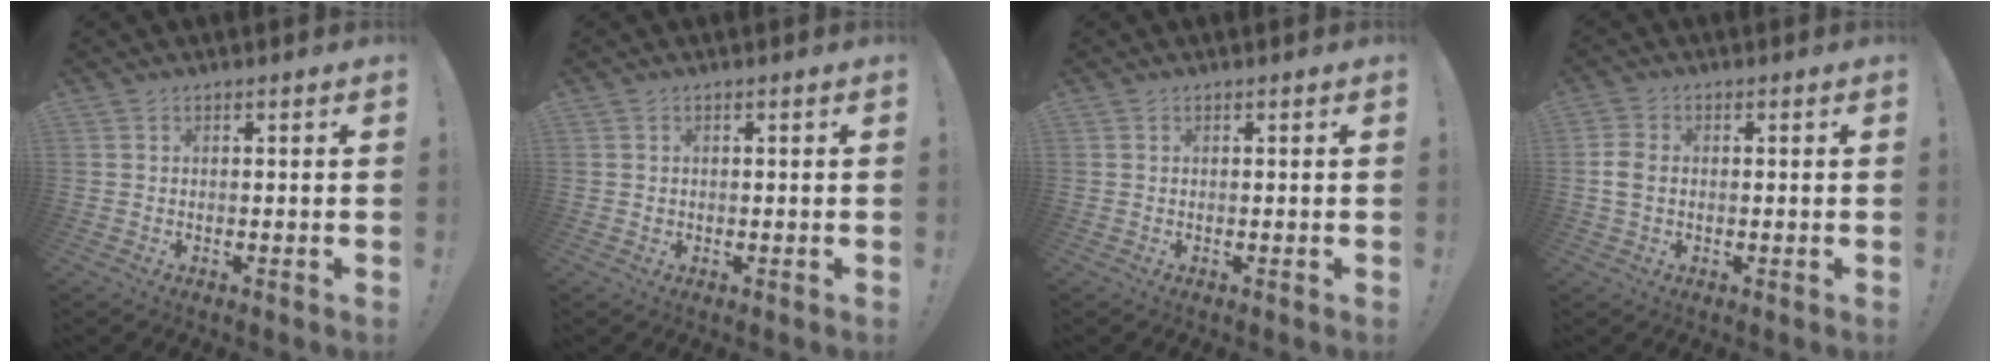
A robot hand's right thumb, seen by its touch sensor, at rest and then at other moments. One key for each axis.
{"total": 0.6, "fx": 0.0, "fy": 0.6, "fz": 0.1, "tx": 0.007, "ty": 0.000, "tz": -0.002}
{"total": 0.0}
{"total": 4.6, "fx": -0.2, "fy": 3.4, "fz": 3.1, "tx": -0.069, "ty": 0.008, "tz": -0.003}